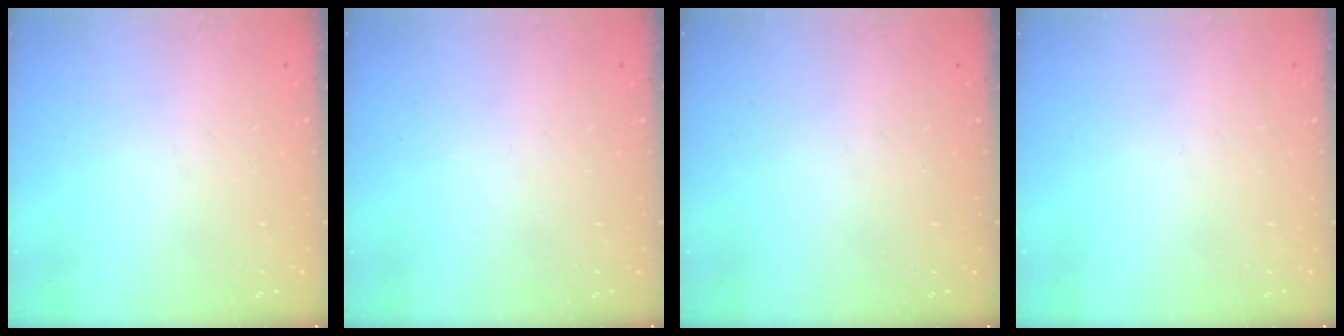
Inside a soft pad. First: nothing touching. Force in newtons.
{"total": 0.0}
{"total": 0.0}
{"total": 0.0}